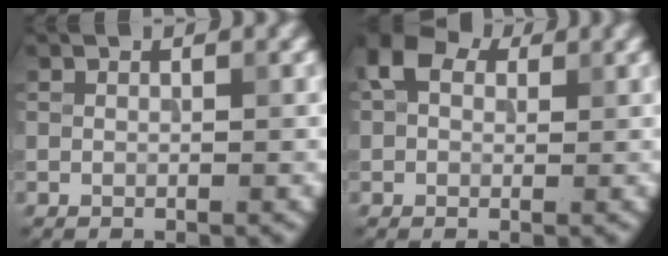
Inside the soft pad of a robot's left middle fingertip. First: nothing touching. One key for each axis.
{"total": 3.8, "fx": 1.4, "fy": 2.6, "fz": 2.2, "tx": -0.043, "ty": 0.009, "tz": 0.012}